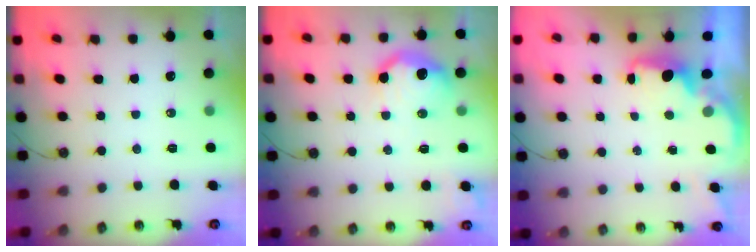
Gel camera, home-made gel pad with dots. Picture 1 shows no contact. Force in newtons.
{"total": 13.8, "press": 13.8, "slide": 1.0}
{"total": 1.8, "press": 1.7, "slide": 0.7}